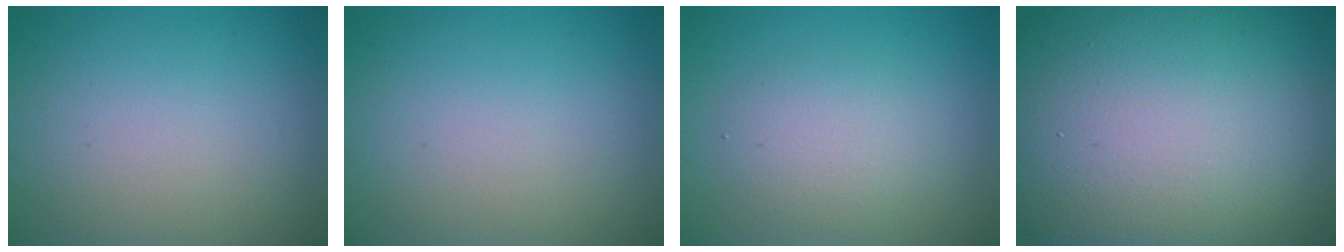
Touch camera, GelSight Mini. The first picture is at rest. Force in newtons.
{"total": 0.0}
{"total": 2.7, "press": 2.7, "slide": 0.1}
{"total": 23.6, "press": 23.5, "slide": 1.6}